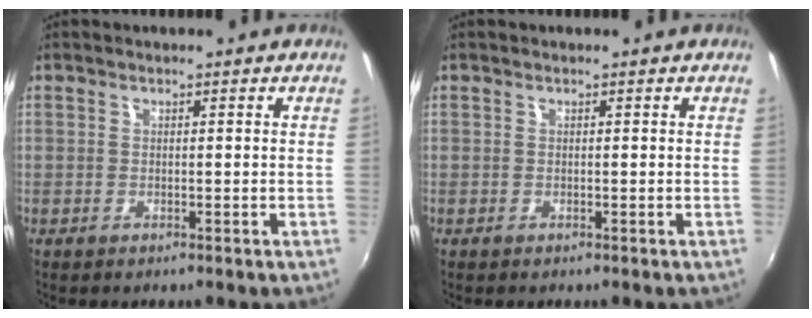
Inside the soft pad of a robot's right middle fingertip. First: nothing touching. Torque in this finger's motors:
{"motor_torque": [0.05, -0.01, 0.08, 0.01]}